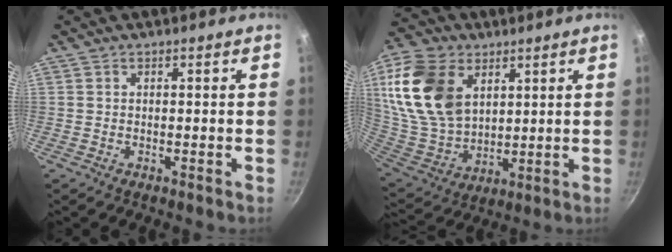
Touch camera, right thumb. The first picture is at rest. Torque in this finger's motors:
{"motor_torque": [-1.28, 2.08, 1.84, 0.91, 0.19]}